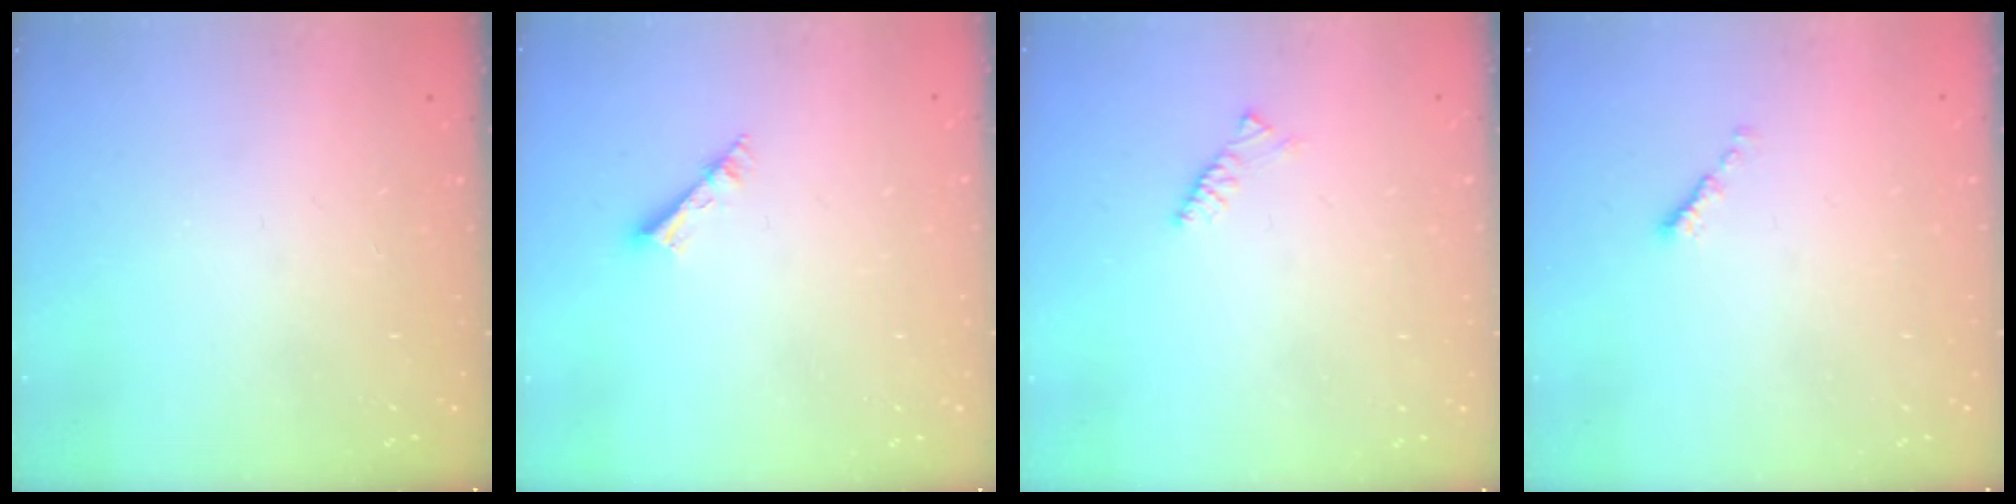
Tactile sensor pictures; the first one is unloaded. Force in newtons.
{"total": 3.0, "press": 3.0, "slide": 0.4}
{"total": 2.4, "press": 2.3, "slide": 0.6}
{"total": 0.0}